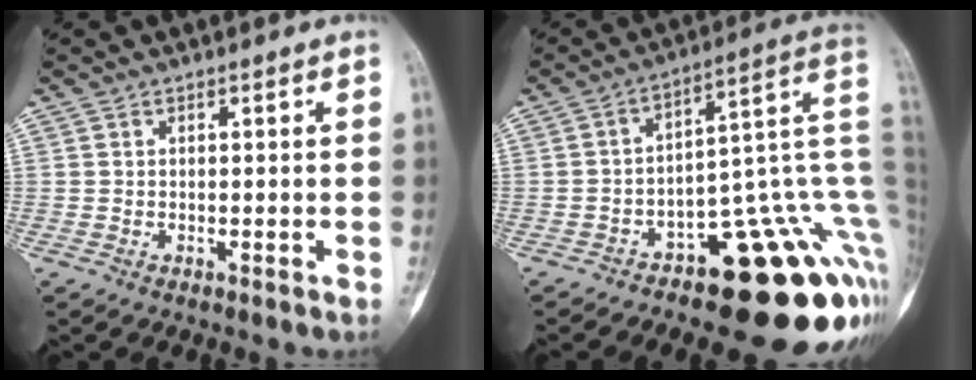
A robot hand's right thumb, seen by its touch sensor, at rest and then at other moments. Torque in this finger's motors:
{"motor_torque": [2.72, 1.22, 1.09, -1.68, 0.17]}